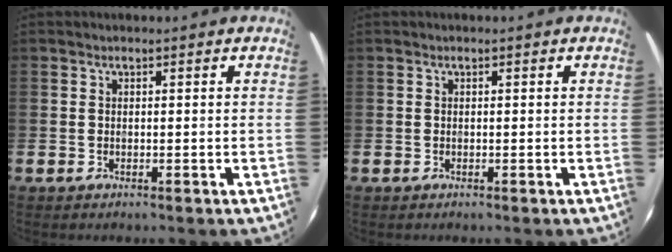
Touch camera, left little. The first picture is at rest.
{"total": 0.0}